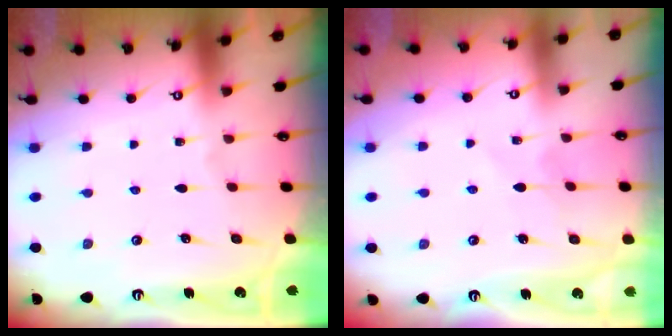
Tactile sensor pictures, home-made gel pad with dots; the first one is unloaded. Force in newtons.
{"total": 4.4, "press": 4.4, "slide": 0.5}